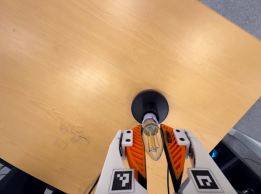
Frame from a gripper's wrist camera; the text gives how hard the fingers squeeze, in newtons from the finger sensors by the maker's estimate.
{"total": 19.6, "left": 21.5, "right": 17.7}